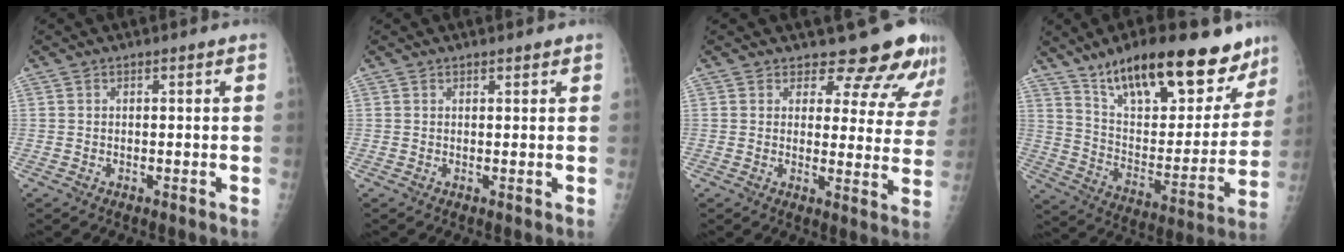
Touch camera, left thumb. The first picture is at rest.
{"total": 1.0, "force": [0.8, 0.3, 0.4], "torque": [-0.004, -0.003, 0.011]}
{"total": 12.7, "force": [11.6, 4.3, 2.7], "torque": [0.013, -0.091, 0.120]}
{"total": 26.3, "force": [18.5, 9.9, 16.0], "torque": [-0.194, -0.066, 0.292]}